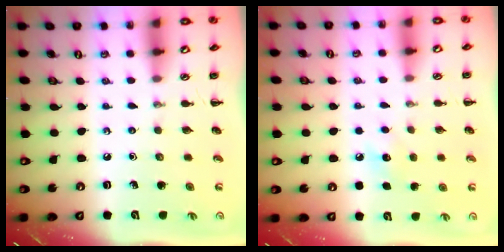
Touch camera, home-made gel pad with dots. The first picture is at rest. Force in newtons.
{"total": 7.8, "press": 7.5, "slide": 2.1}